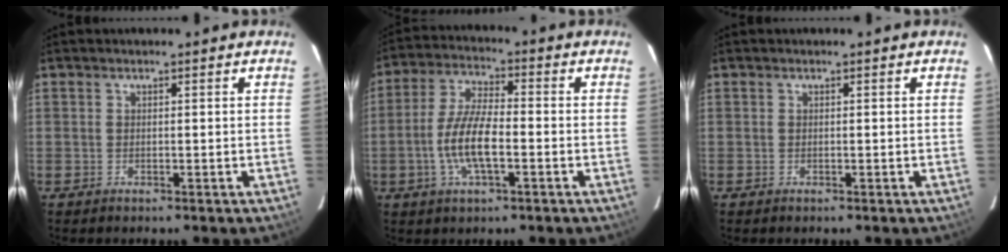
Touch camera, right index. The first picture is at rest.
{"total": 9.9, "force": [-2.8, 3.1, 9.0], "torque": [-0.183, 0.004, -0.055]}
{"total": 0.0}